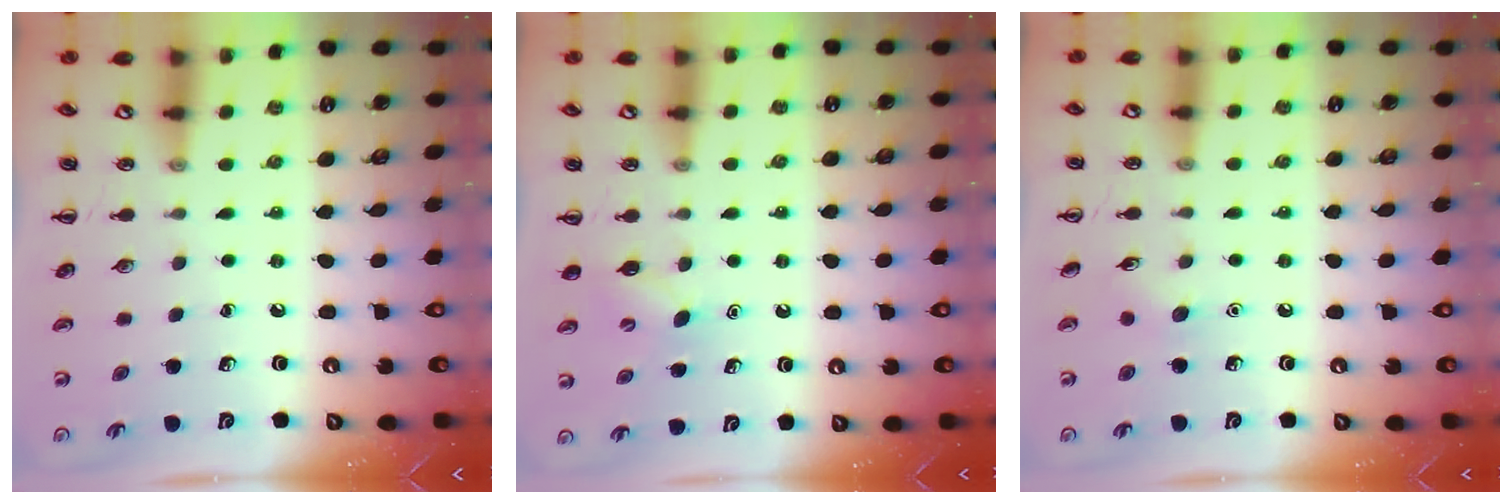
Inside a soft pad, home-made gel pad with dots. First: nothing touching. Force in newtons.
{"total": 5.4, "press": 5.2, "slide": 1.5}
{"total": 5.1, "press": 4.9, "slide": 1.5}